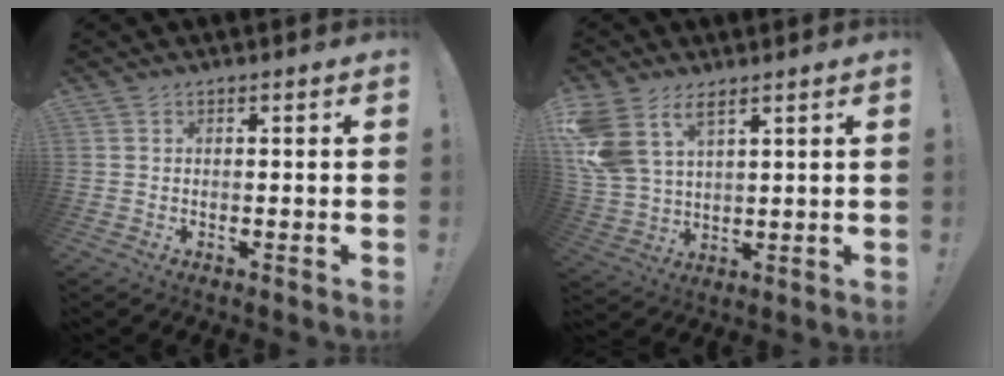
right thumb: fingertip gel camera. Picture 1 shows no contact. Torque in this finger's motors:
{"motor_torque": [2.02, 2.52, 1.37, 0.70, 0.18]}